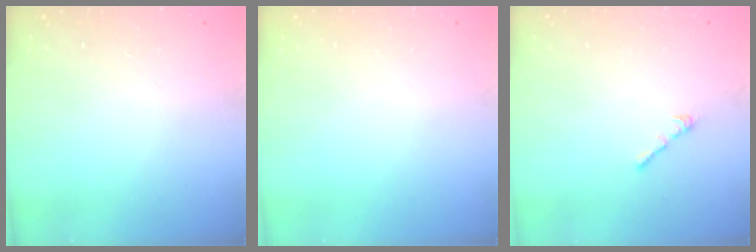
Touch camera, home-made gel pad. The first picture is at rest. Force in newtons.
{"total": 0.0}
{"total": 0.6, "press": 0.4, "slide": 0.4}